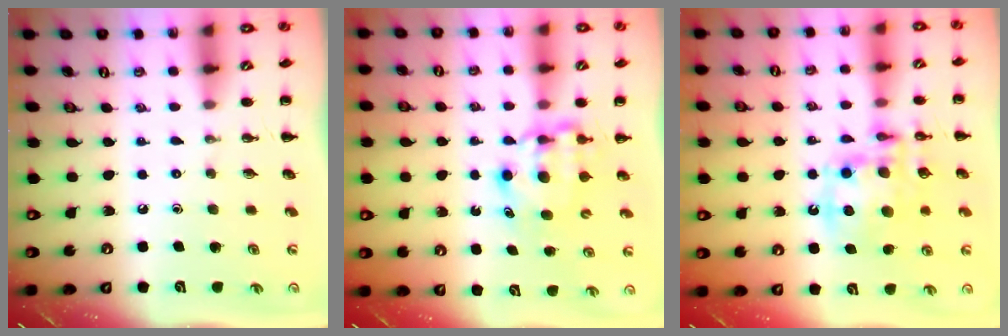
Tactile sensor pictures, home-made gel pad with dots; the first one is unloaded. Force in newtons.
{"total": 6.6, "press": 6.5, "slide": 1.0}
{"total": 14.6, "press": 14.3, "slide": 3.1}